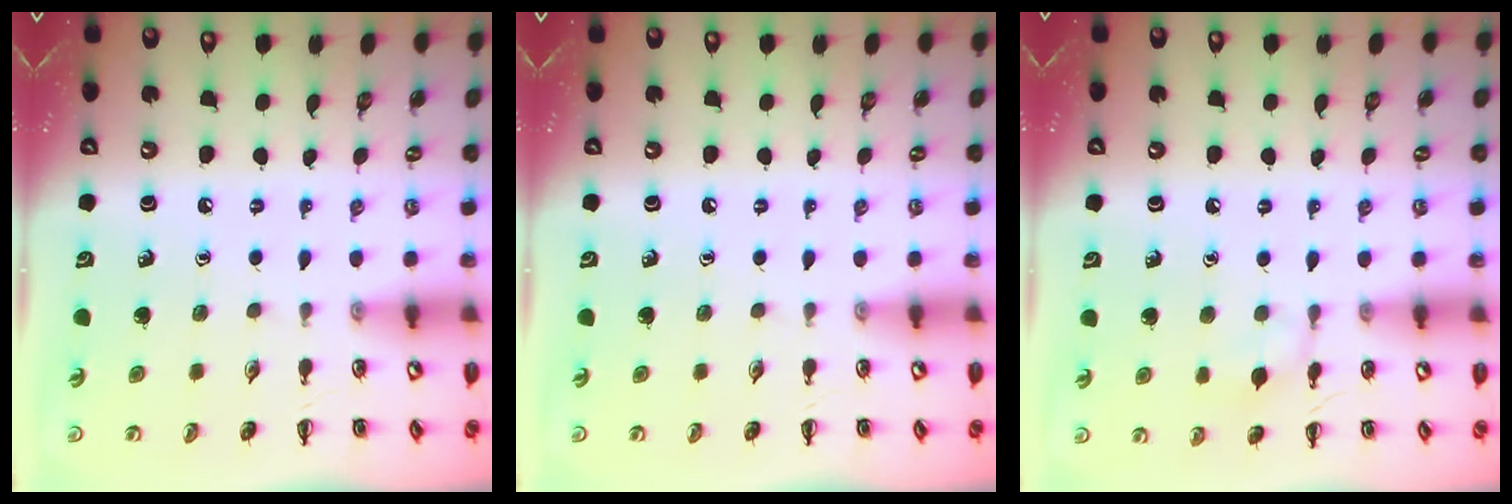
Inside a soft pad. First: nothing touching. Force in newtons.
{"total": 0.0}
{"total": 6.9, "press": 6.5, "slide": 2.2}